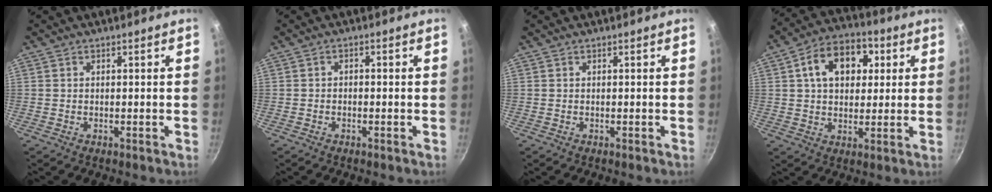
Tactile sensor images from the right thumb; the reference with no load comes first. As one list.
[{"total": 1.0, "force": [-0.5, 0.6, 0.6], "torque": [-0.014, 0.007, -0.010]}, {"total": 0.0}, {"total": 13.2, "force": [3.8, 9.1, 8.9], "torque": [-0.106, 0.010, 0.048]}]